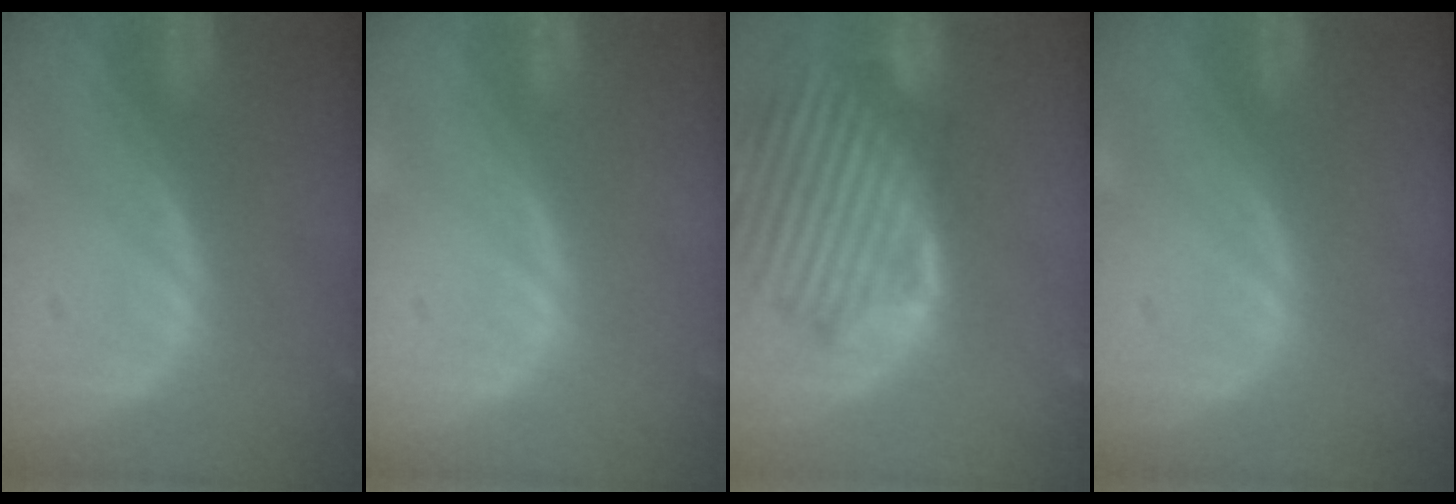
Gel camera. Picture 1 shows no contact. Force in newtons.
{"total": 0.0}
{"total": 13.4, "press": 11.6, "slide": 6.6}
{"total": 0.0}